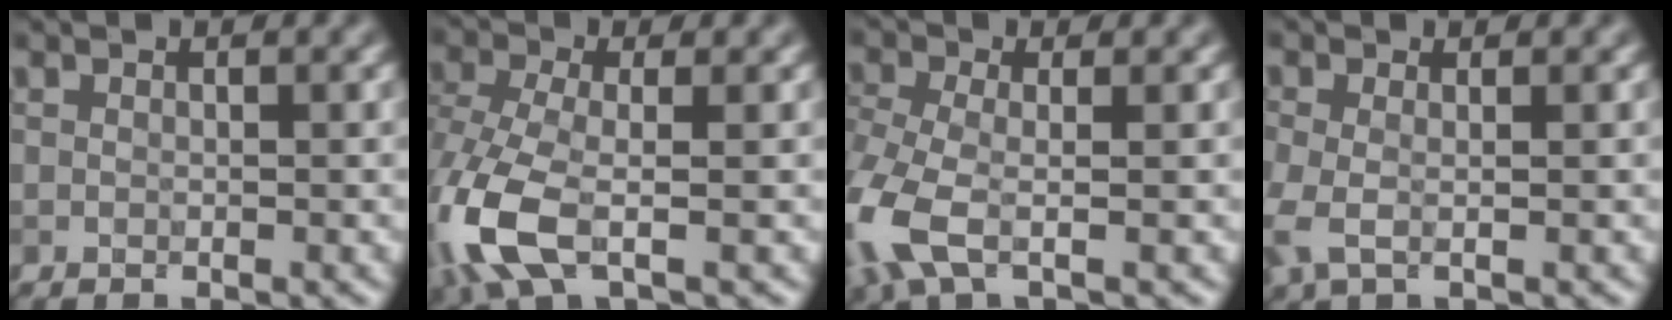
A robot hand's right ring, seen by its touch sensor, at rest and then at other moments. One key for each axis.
{"total": 6.2, "fx": -4.4, "fy": 1.5, "fz": 4.1, "tx": -0.154, "ty": -0.025, "tz": -0.058}
{"total": 5.2, "fx": -3.9, "fy": 1.3, "fz": 3.3, "tx": -0.131, "ty": -0.027, "tz": -0.045}
{"total": 1.8, "fx": -1.5, "fy": -0.1, "fz": 0.8, "tx": -0.053, "ty": -0.013, "tz": 0.002}